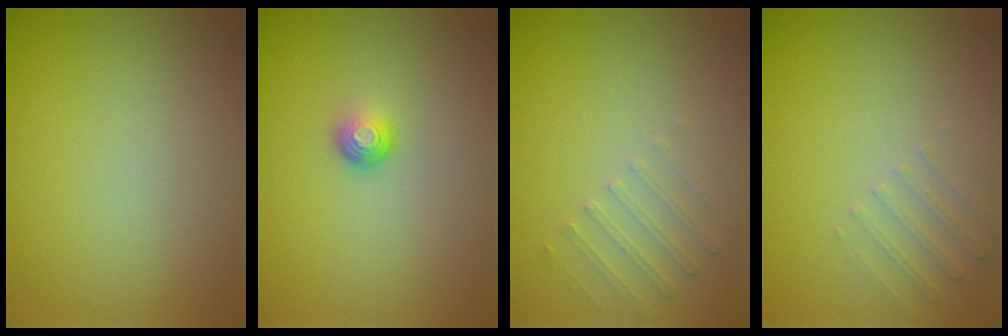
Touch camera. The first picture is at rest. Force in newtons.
{"total": 1.6, "press": 1.0, "slide": 1.2}
{"total": 1.3, "press": 0.9, "slide": 1.0}
{"total": 1.6, "press": 1.6, "slide": 0.4}